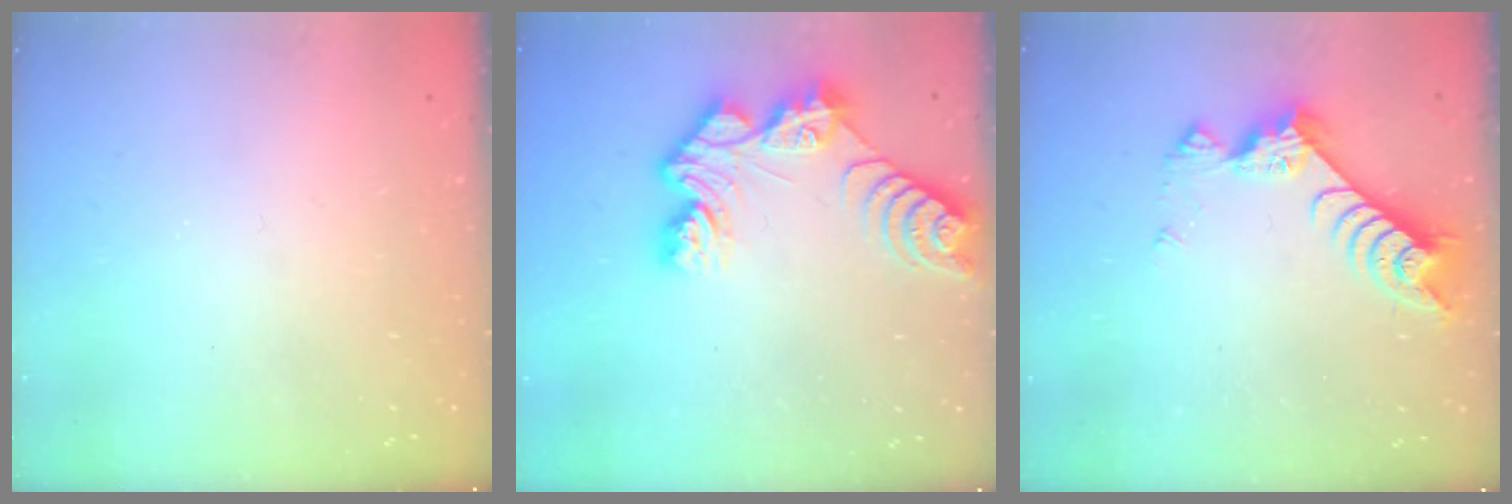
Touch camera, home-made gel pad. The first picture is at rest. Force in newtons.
{"total": 11.8, "press": 11.7, "slide": 1.1}
{"total": 7.9, "press": 7.9, "slide": 0.7}